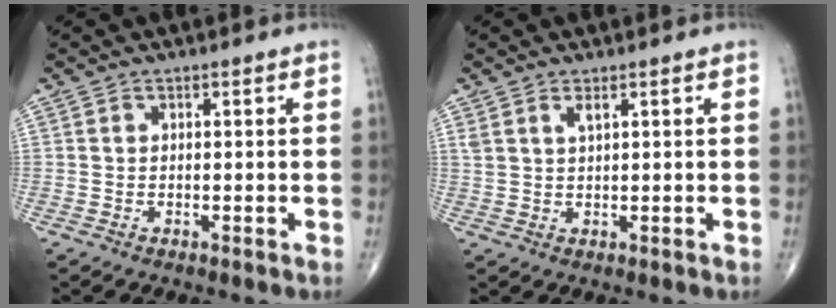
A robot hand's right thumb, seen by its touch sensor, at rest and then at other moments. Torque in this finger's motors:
{"motor_torque": [-0.02, 0.02, 0.46, 0.32, 0.01]}